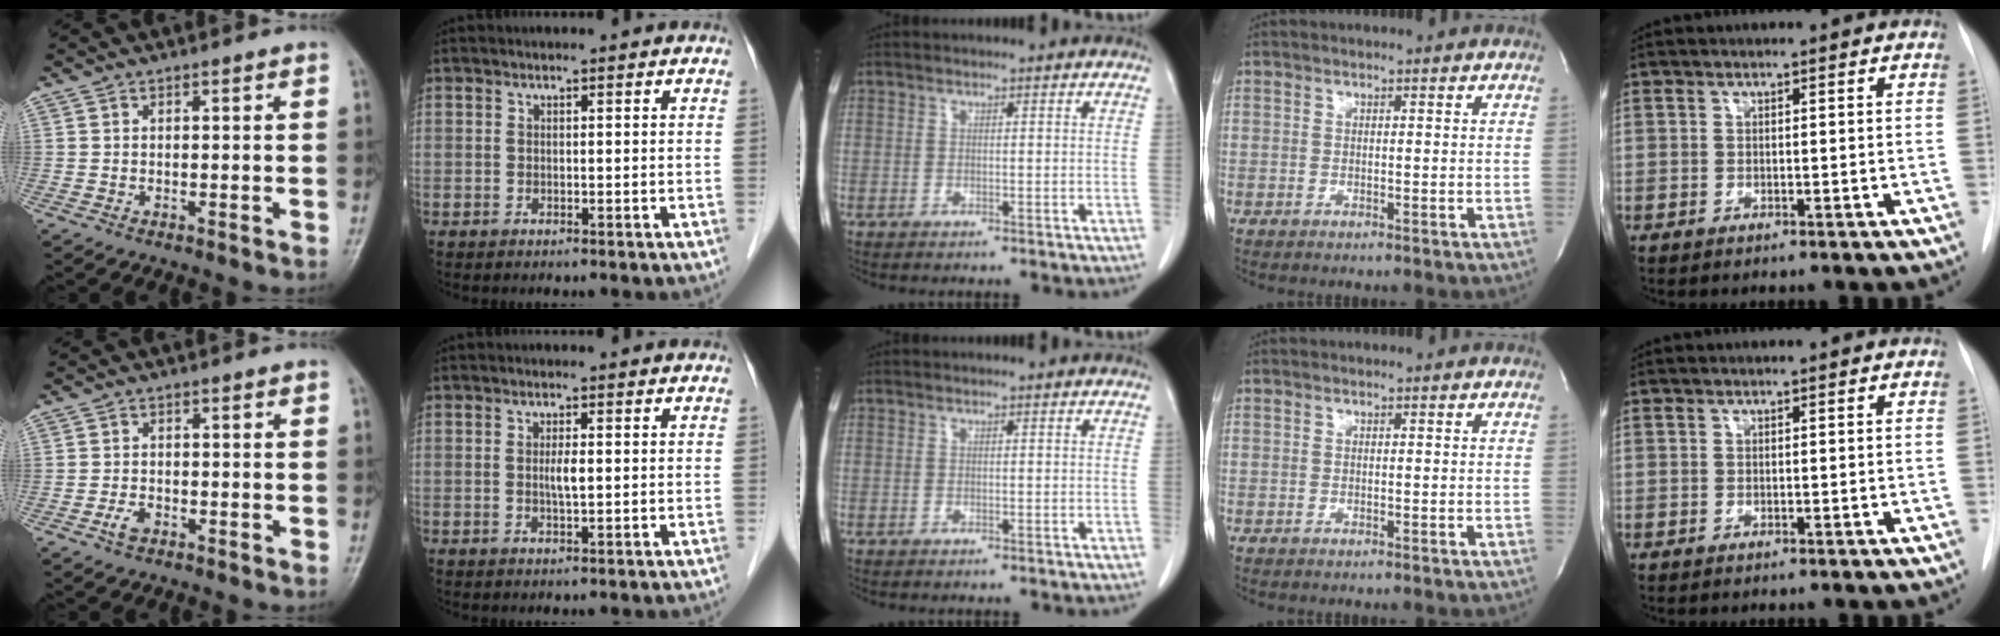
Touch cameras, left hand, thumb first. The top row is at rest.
{"thumb": {"total": 2.3, "force": [-1.2, 1.3, 1.3], "torque": [-0.026, 0.005, -0.024]}, "index": {"total": 2.0, "force": [0.0, 0.2, 2.0], "torque": [-0.040, -0.003, 0.000]}}